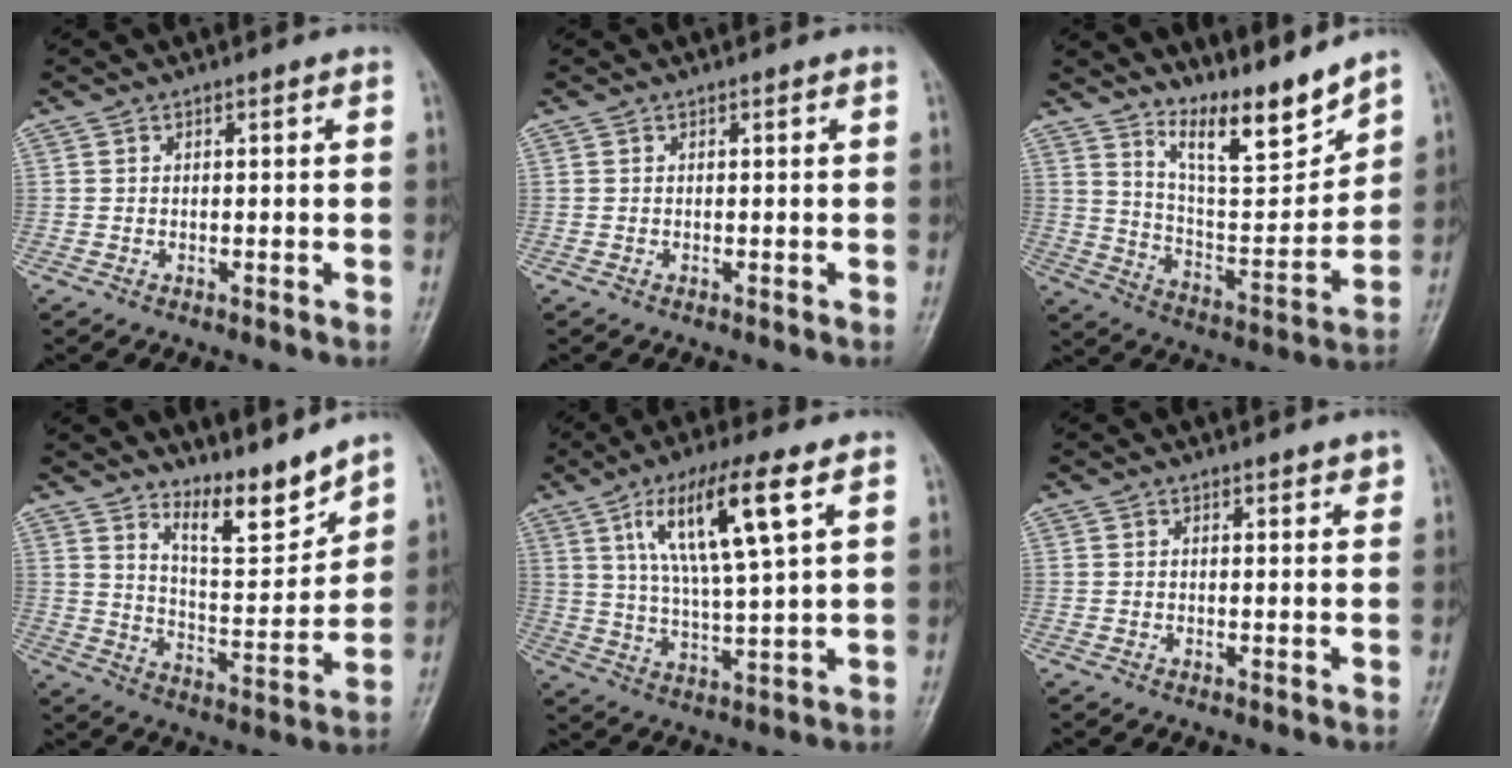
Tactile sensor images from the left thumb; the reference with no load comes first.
{"total": 0.0}
{"total": 12.8, "force": [11.0, 2.0, 6.4], "torque": [-0.079, -0.088, 0.198]}
{"total": 9.7, "force": [8.4, 1.8, 4.5], "torque": [-0.057, -0.079, 0.152]}
{"total": 14.6, "force": [6.2, 2.7, 12.9], "torque": [-0.243, -0.016, 0.114]}
{"total": 1.7, "force": [1.4, 0.6, 0.9], "torque": [-0.005, -0.006, 0.016]}